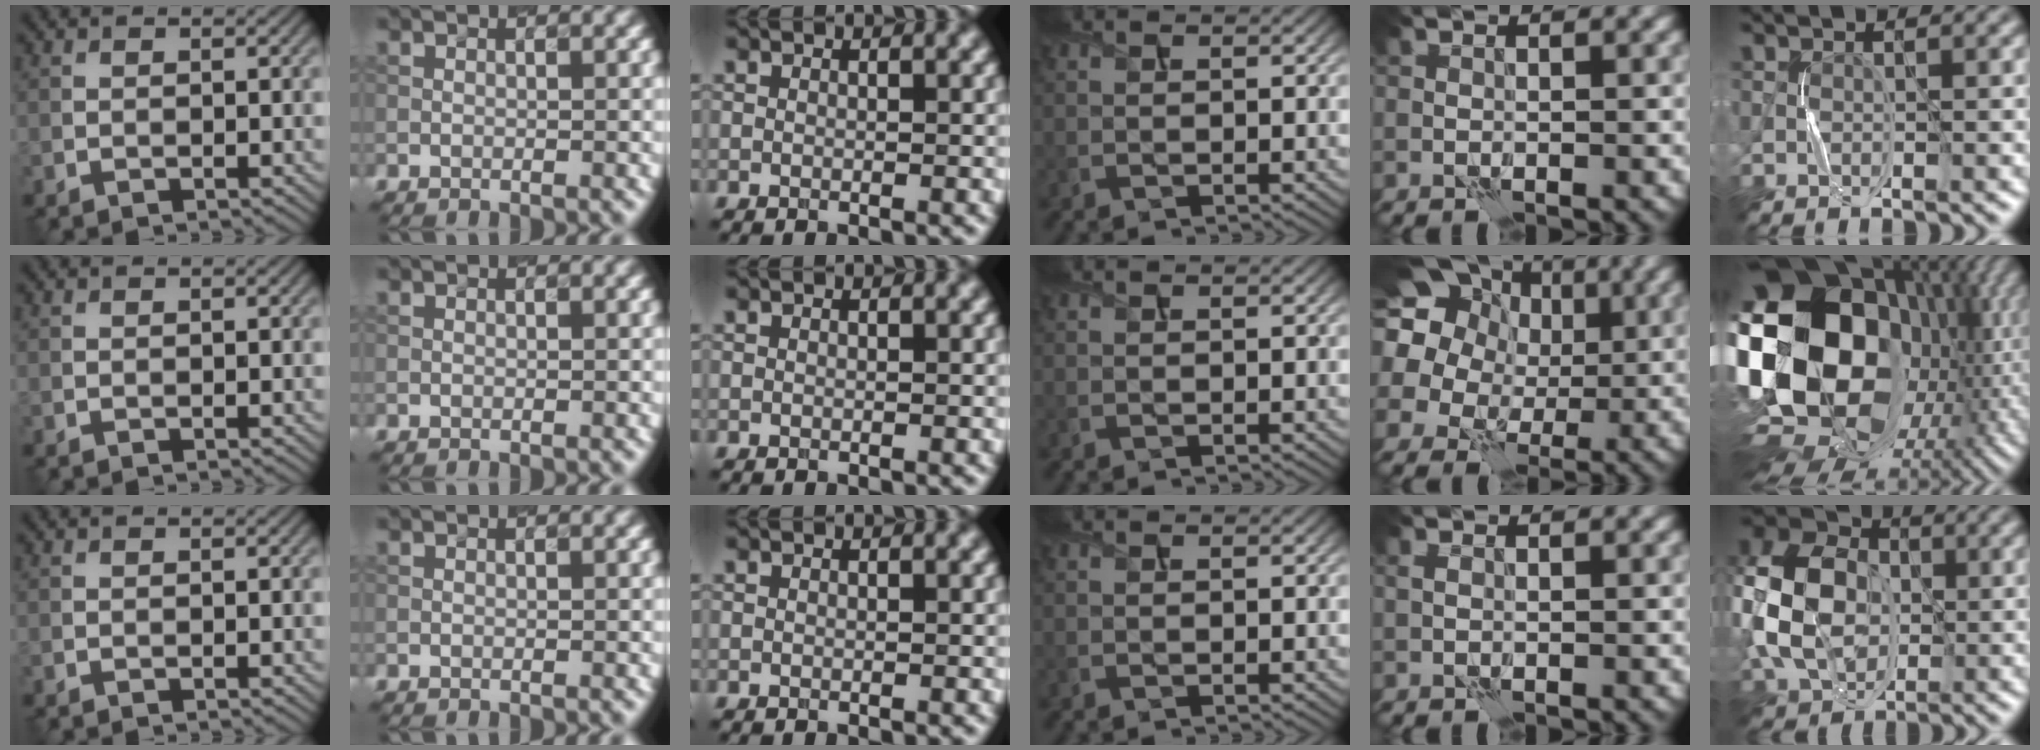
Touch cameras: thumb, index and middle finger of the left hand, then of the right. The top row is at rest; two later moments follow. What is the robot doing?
{"motion": "press", "object": "button"}